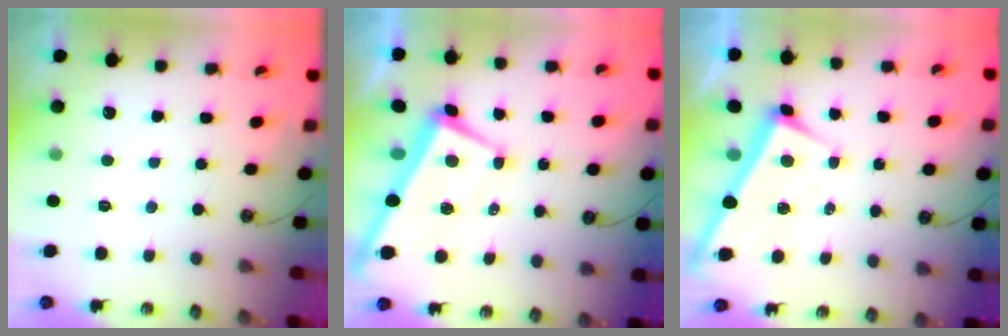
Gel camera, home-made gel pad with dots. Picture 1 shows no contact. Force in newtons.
{"total": 1.5, "press": 1.2, "slide": 0.9}
{"total": 3.2, "press": 3.2, "slide": 0.0}